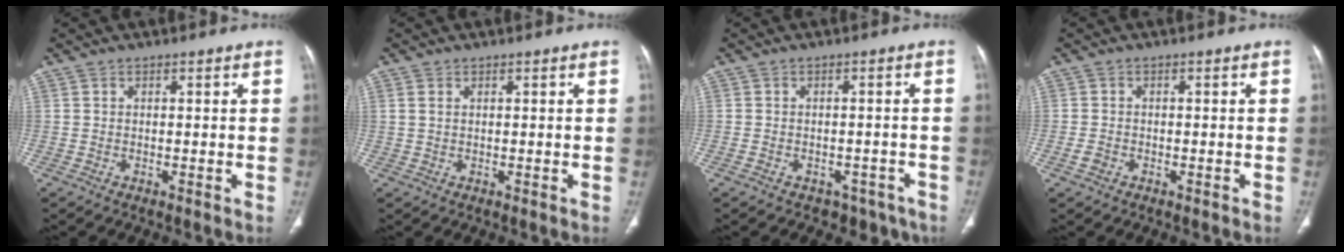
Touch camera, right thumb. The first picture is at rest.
{"total": 1.1, "force": [0.5, 0.7, 0.7], "torque": [-0.019, 0.003, 0.012]}
{"total": 6.2, "force": [-4.0, 4.4, 1.7], "torque": [-0.007, 0.038, -0.043]}
{"total": 1.6, "force": [-0.8, 1.2, 0.7], "torque": [-0.013, 0.006, -0.015]}